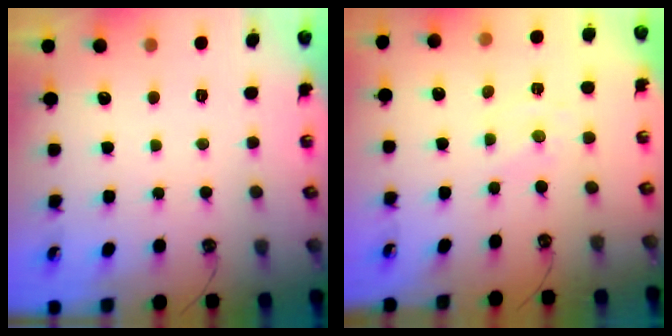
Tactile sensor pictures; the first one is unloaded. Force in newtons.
{"total": 0.0}